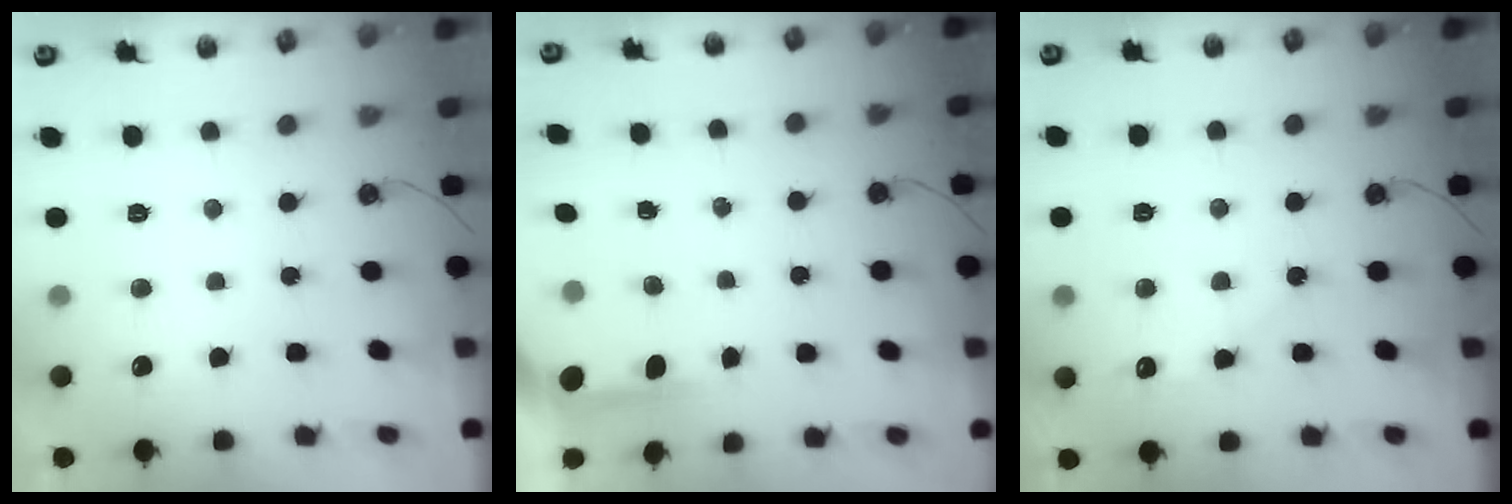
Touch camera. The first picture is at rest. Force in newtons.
{"total": 3.9, "press": 3.8, "slide": 0.3}
{"total": 5.1, "press": 5.0, "slide": 0.6}